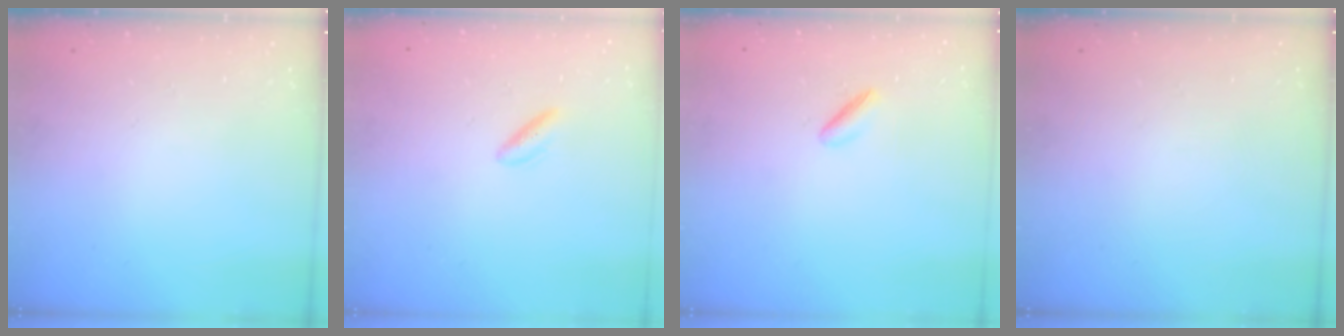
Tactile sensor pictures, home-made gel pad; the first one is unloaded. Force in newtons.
{"total": 2.5, "press": 2.2, "slide": 1.3}
{"total": 2.9, "press": 2.7, "slide": 0.9}
{"total": 0.0}